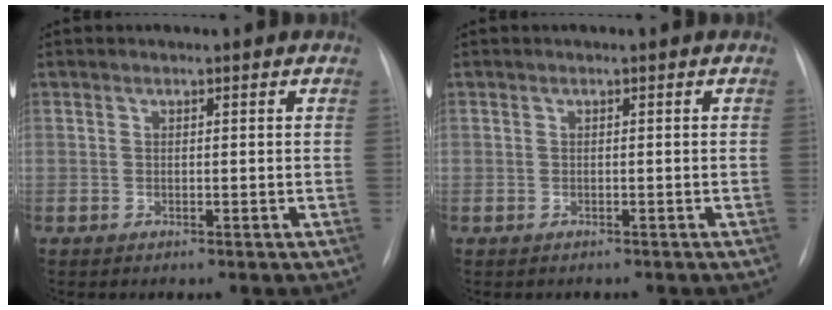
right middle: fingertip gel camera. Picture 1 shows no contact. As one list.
[{"total": 0.9, "force": [-0.7, 0.6, 0.0], "torque": [-0.006, 0.003, -0.010]}]